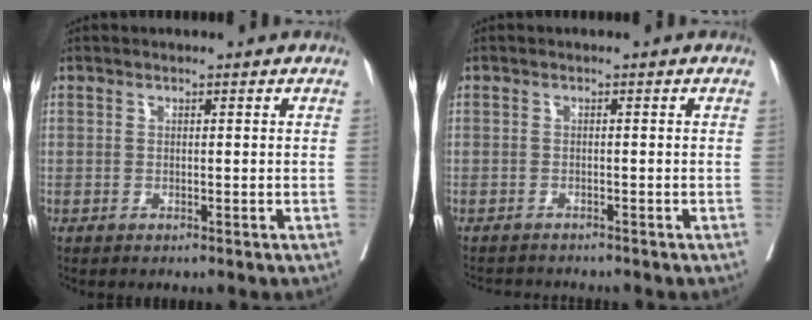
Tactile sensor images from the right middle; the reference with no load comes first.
{"total": 3.5, "force": [-3.4, 0.5, 0.5], "torque": [-0.004, -0.010, -0.053]}